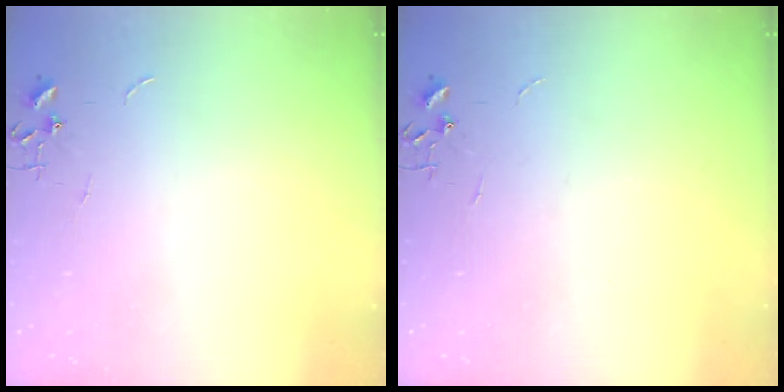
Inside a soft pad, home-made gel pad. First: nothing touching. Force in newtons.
{"total": 0.0}